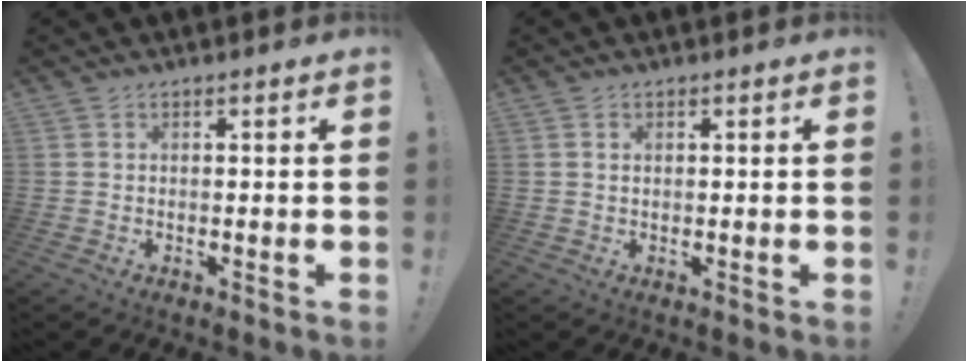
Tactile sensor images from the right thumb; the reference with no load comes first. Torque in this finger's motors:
{"motor_torque": [-0.26, 0.03, -0.17, 0.09, -0.02]}